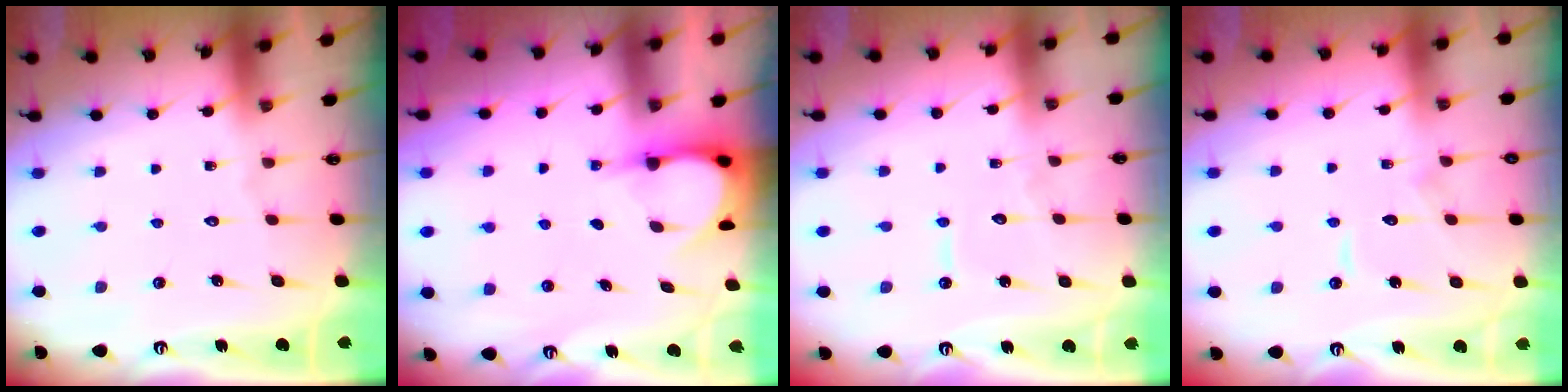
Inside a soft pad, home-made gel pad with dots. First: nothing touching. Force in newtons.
{"total": 3.9, "press": 3.9, "slide": 0.4}
{"total": 4.6, "press": 4.6, "slide": 0.3}
{"total": 7.3, "press": 7.3, "slide": 0.7}